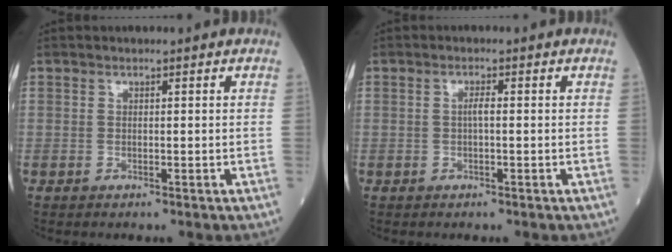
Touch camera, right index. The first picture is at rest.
{"total": 1.3, "force": [-0.1, 0.1, 1.3], "torque": [-0.026, 0.002, -0.002]}